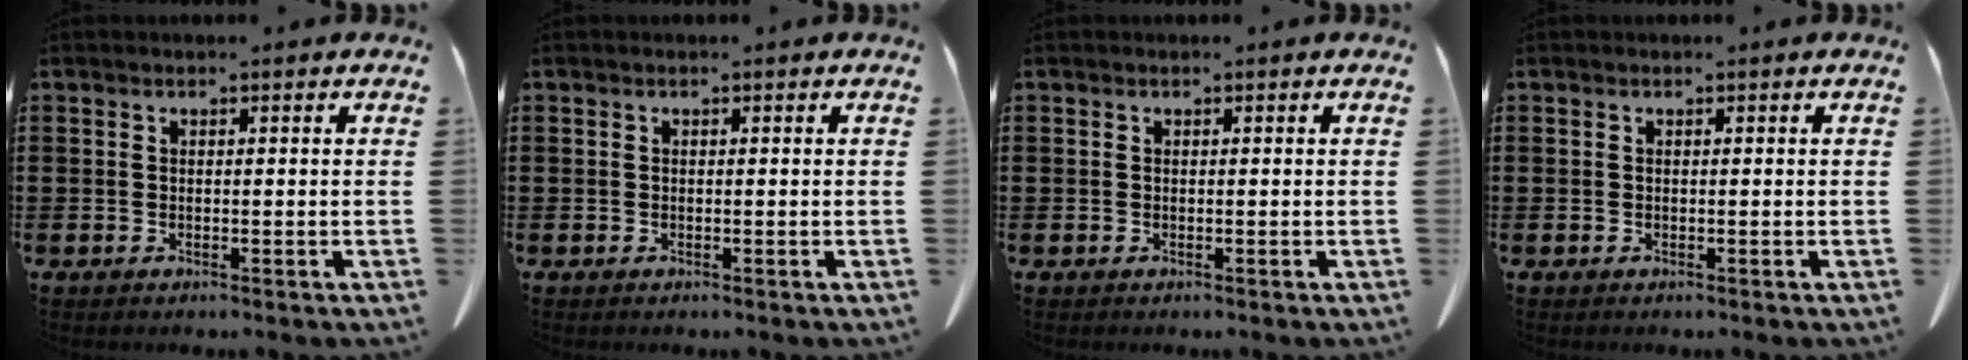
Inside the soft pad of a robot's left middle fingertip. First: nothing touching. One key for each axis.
{"total": 0.0}
{"total": 0.0}
{"total": 0.0}